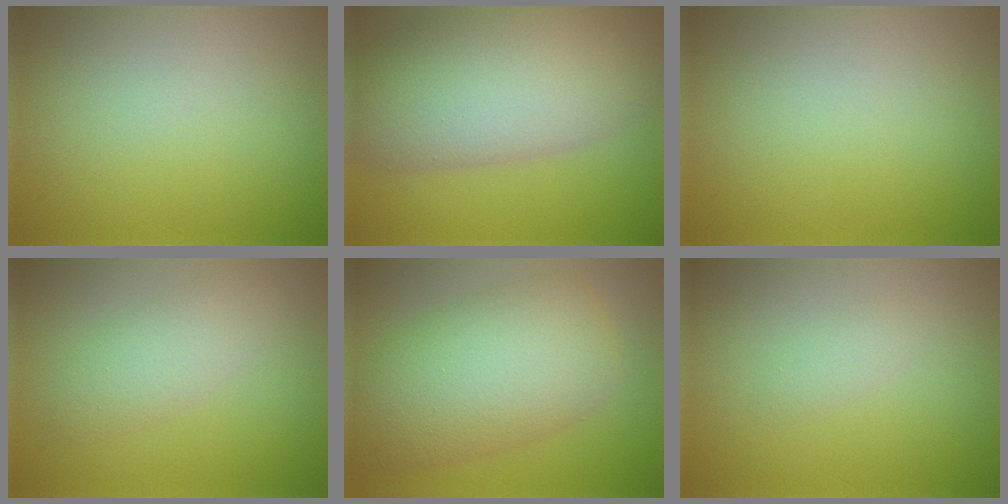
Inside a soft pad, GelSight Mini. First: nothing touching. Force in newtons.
{"total": 10.6, "press": 10.6, "slide": 0.5}
{"total": 0.0}
{"total": 2.7, "press": 2.7, "slide": 0.1}
{"total": 8.8, "press": 8.7, "slide": 0.3}
{"total": 1.0, "press": 1.0, "slide": 0.1}